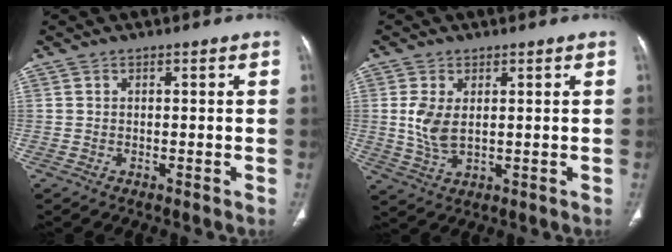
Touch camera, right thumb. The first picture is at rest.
{"total": 6.0, "force": [1.0, 3.3, 4.8], "torque": [-0.101, -0.007, 0.025]}